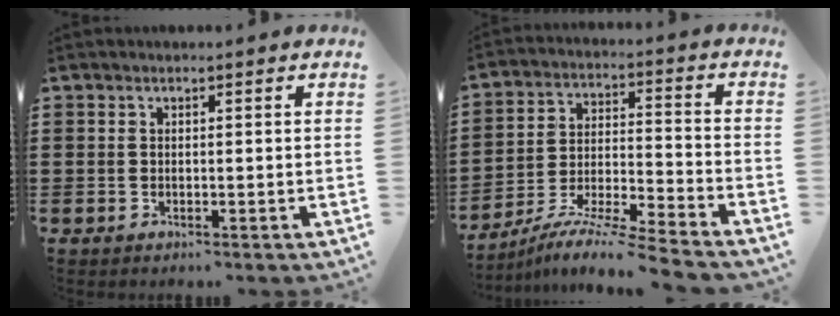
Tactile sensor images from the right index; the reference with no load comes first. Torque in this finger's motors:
{"motor_torque": [1.45, 0.69, 0.37, 0.12]}